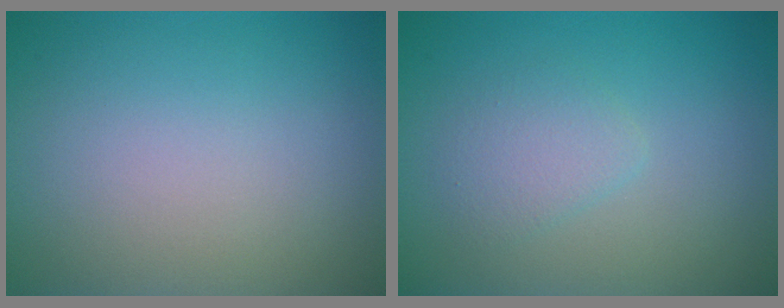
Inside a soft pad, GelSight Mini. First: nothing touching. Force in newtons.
{"total": 1.9, "press": 1.9, "slide": 0.1}